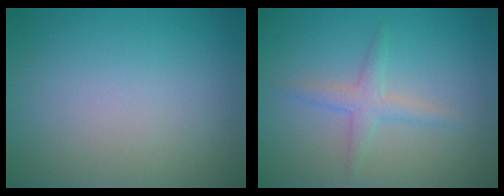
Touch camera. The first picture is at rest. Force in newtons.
{"total": 2.0, "press": 2.0, "slide": 0.1}